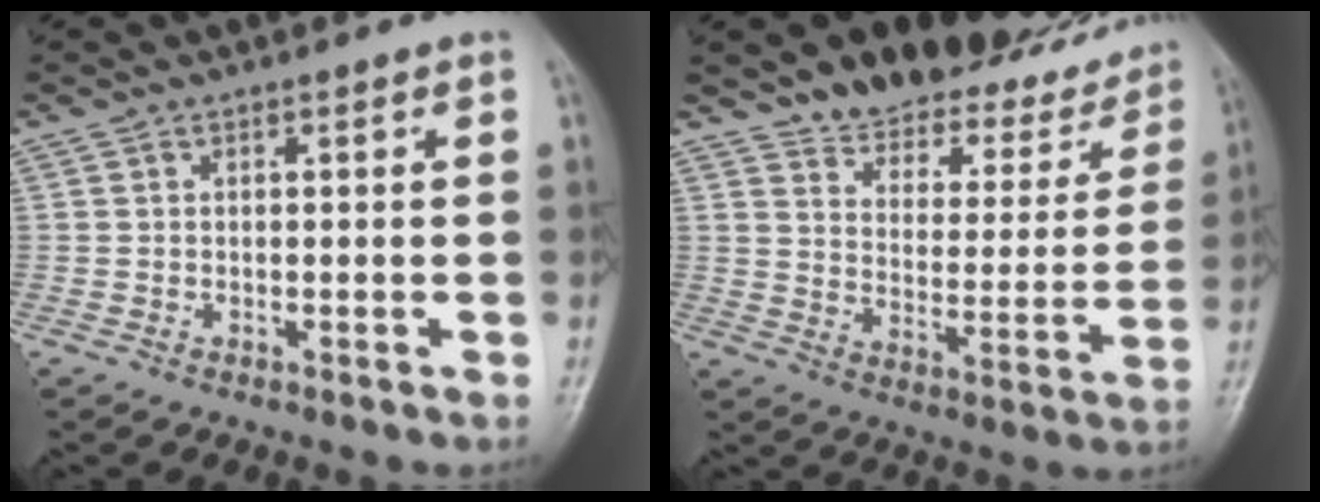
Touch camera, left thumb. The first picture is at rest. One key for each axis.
{"total": 18.6, "fx": 16.1, "fy": 7.4, "fz": 5.6, "tx": -0.025, "ty": -0.097, "tz": 0.217}